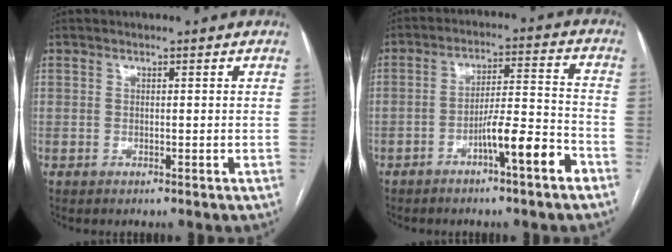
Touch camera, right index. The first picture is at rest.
{"total": 8.7, "force": [-4.9, 0.4, 7.2], "torque": [-0.113, 0.014, -0.077]}